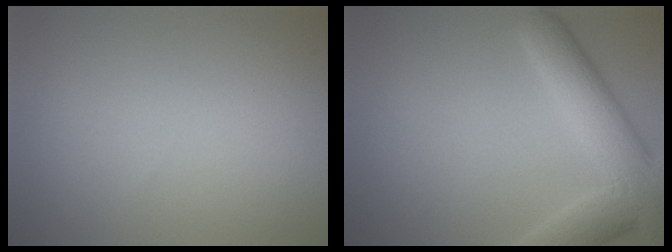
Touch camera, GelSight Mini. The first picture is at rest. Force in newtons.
{"total": 6.9, "press": 6.9, "slide": 0.6}